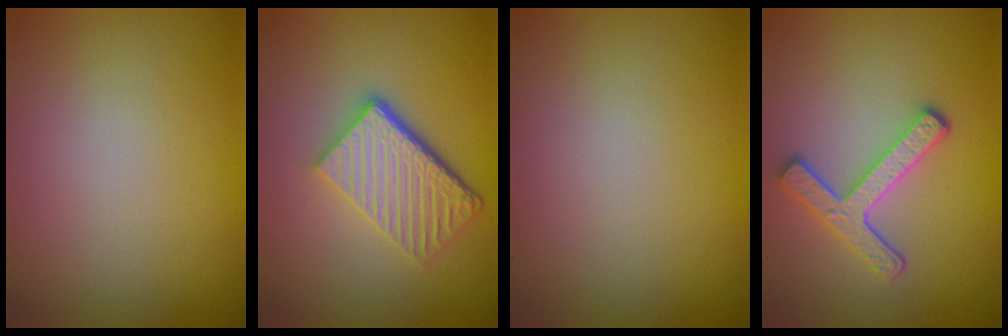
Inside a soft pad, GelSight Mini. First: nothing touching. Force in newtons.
{"total": 6.1, "press": 4.1, "slide": 4.5}
{"total": 0.0}
{"total": 4.3, "press": 3.3, "slide": 2.7}